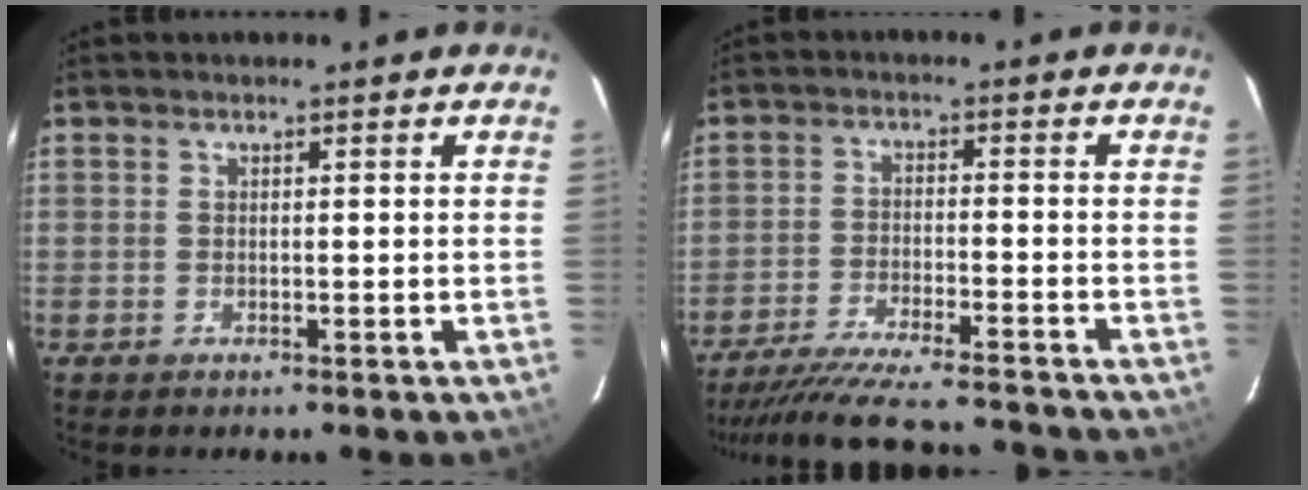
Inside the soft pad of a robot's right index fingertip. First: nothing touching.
{"total": 17.5, "force": [-15.9, 1.8, 7.0], "torque": [-0.143, -0.022, -0.247]}